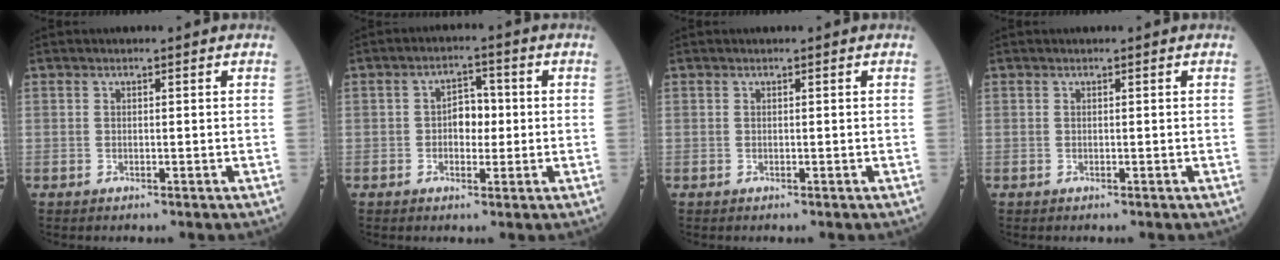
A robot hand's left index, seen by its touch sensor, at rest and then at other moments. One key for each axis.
{"total": 4.2, "fx": -0.7, "fy": 2.7, "fz": 3.2, "tx": -0.047, "ty": 0.013, "tz": -0.016}
{"total": 0.0}
{"total": 0.0}